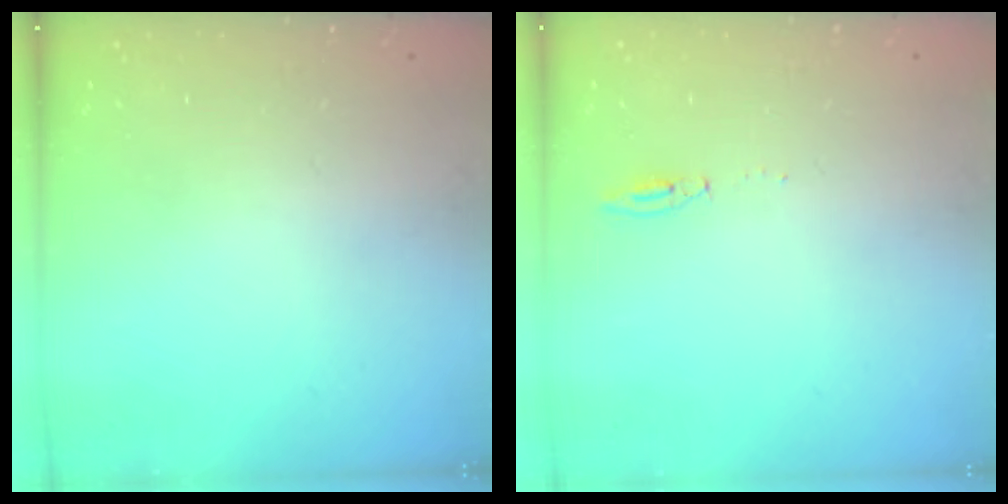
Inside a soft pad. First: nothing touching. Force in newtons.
{"total": 3.9, "press": 3.8, "slide": 1.0}